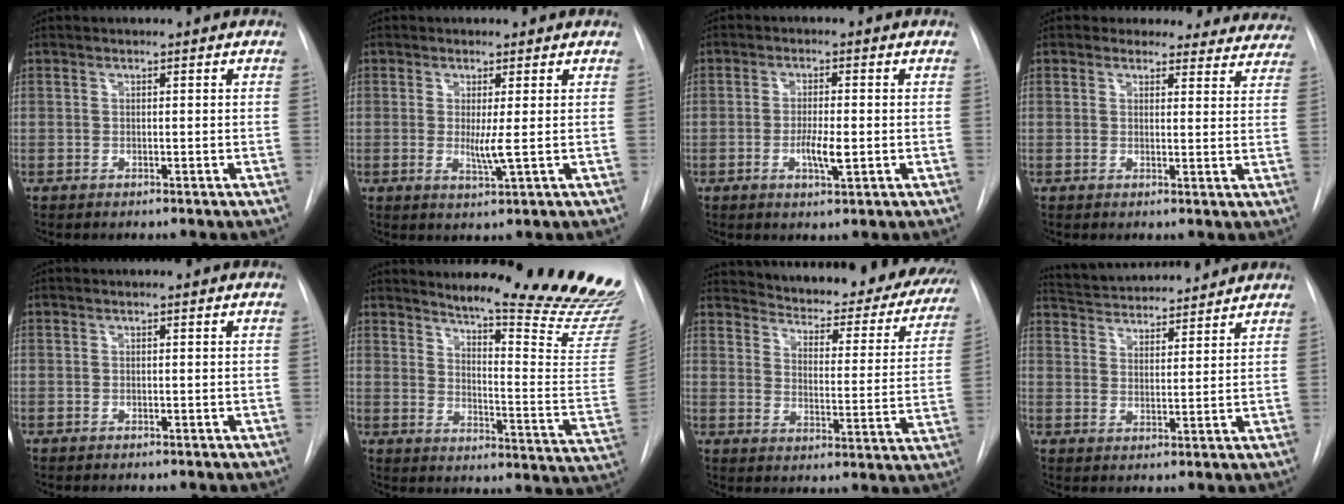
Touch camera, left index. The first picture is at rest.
{"total": 3.0, "force": [0.1, -0.2, 3.0], "torque": [-0.062, -0.008, 0.003]}
{"total": 4.0, "force": [-0.9, 0.7, 3.8], "torque": [-0.070, -0.004, -0.014]}
{"total": 14.4, "force": [13.3, 5.4, 1.1], "torque": [0.026, -0.026, 0.123]}
{"total": 0.0}
{"total": 22.9, "force": [20.4, 0.3, 10.5], "torque": [-0.147, -0.135, 0.249]}
{"total": 29.1, "force": [26.7, 7.2, 9.1], "torque": [-0.134, -0.085, 0.312]}
{"total": 14.2, "force": [13.4, 2.5, 4.0], "torque": [-0.065, 0.029, 0.205]}